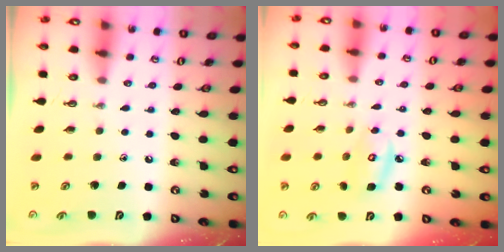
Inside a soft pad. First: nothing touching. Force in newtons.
{"total": 6.6, "press": 6.6, "slide": 0.3}